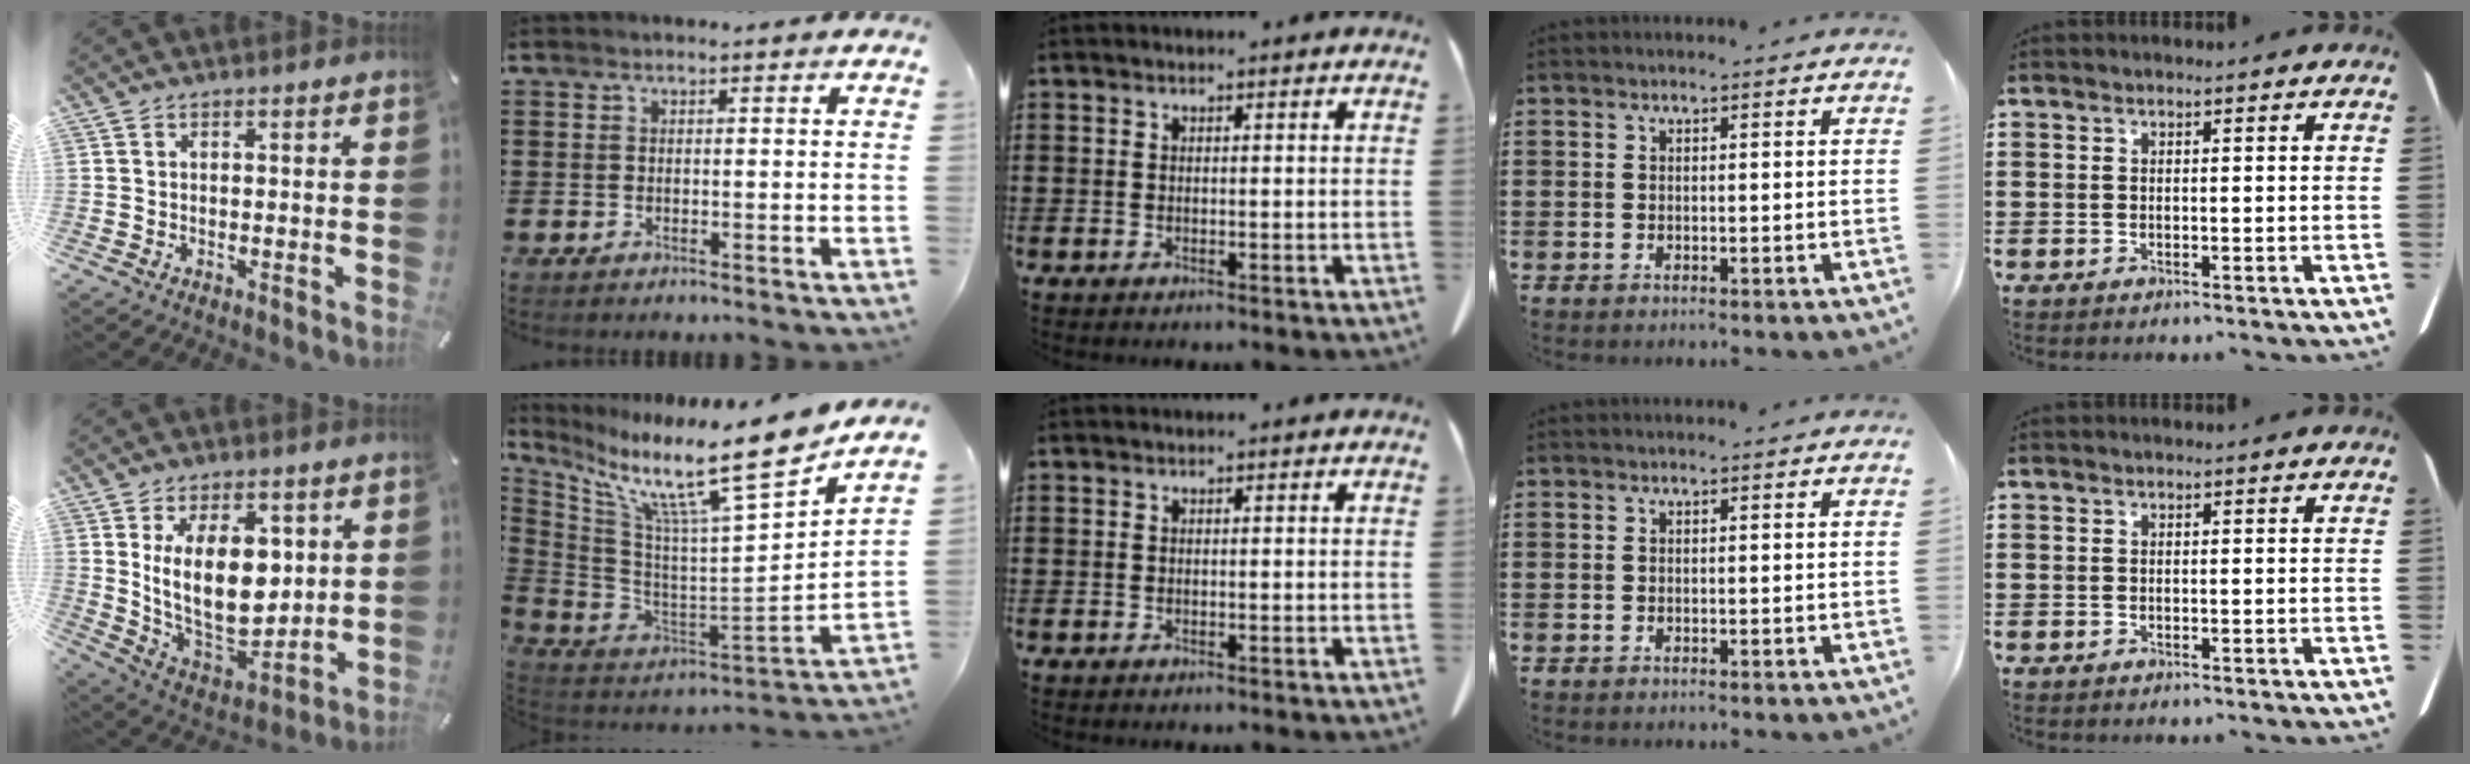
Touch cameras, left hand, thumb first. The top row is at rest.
{"thumb": {"total": 18.2, "force": [4.0, 11.0, 13.9], "torque": [-0.247, -0.034, 0.072]}, "index": {"total": 12.7, "force": [9.6, 0.2, 8.3], "torque": [-0.169, -0.083, 0.145]}}